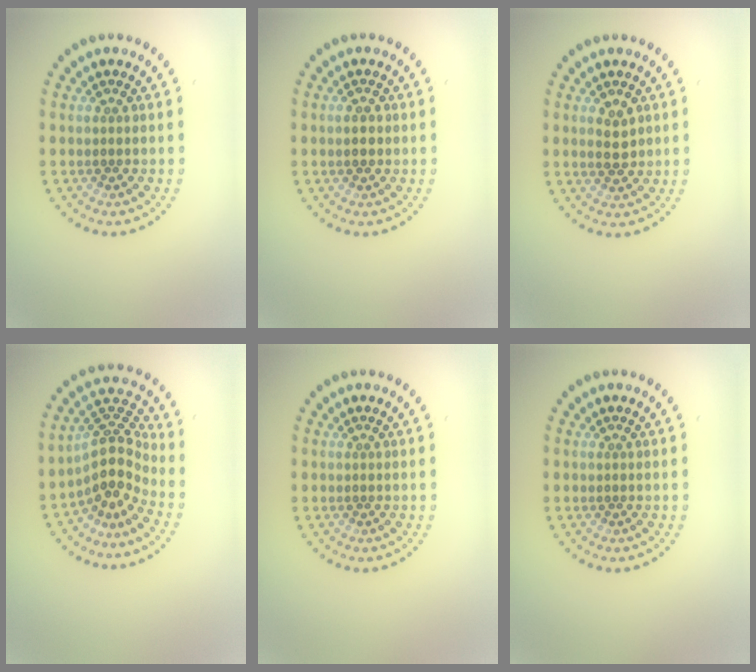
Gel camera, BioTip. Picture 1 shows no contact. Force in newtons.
{"total": 1.9, "press": 1.9, "slide": 0.2}
{"total": 2.1, "press": 2.1, "slide": 0.3}
{"total": 4.4, "press": 3.1, "slide": 3.1}
{"total": 0.0}
{"total": 0.0}